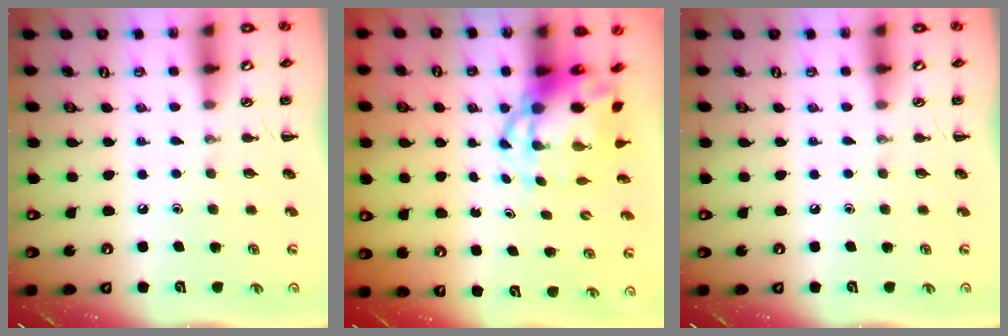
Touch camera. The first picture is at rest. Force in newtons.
{"total": 6.4, "press": 6.1, "slide": 1.9}
{"total": 0.0}